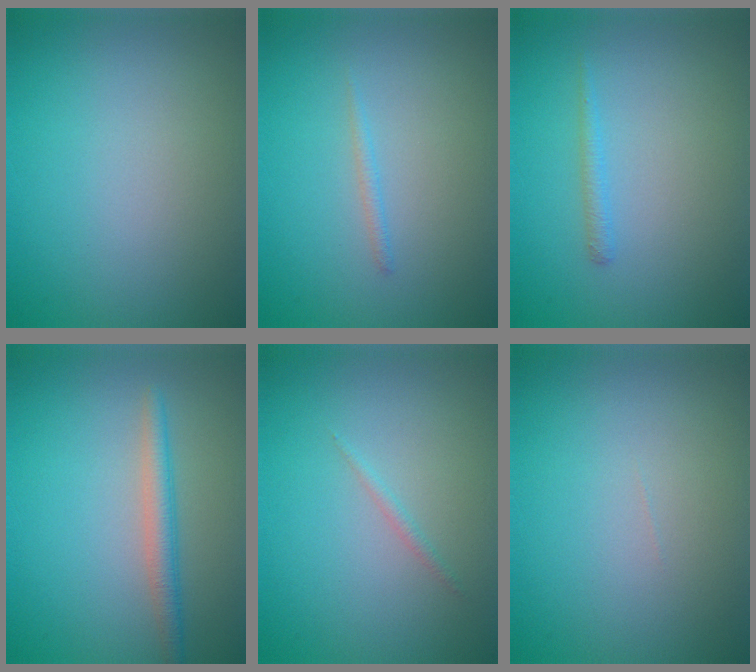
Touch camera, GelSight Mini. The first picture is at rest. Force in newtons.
{"total": 0.7, "press": 0.7, "slide": 0.1}
{"total": 0.9, "press": 0.9, "slide": 0.1}
{"total": 2.3, "press": 2.3, "slide": 0.1}
{"total": 0.6, "press": 0.6, "slide": 0.0}
{"total": 0.0}